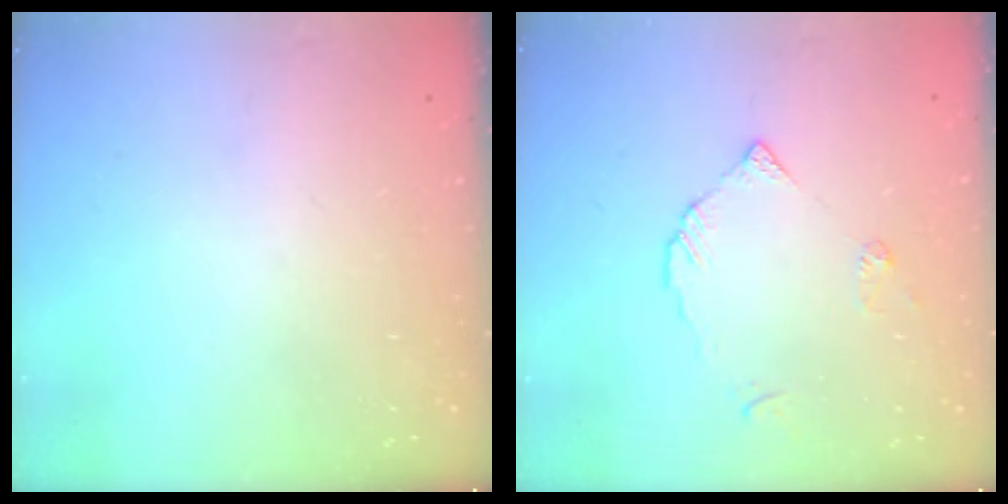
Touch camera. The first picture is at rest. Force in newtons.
{"total": 3.9, "press": 3.8, "slide": 0.4}